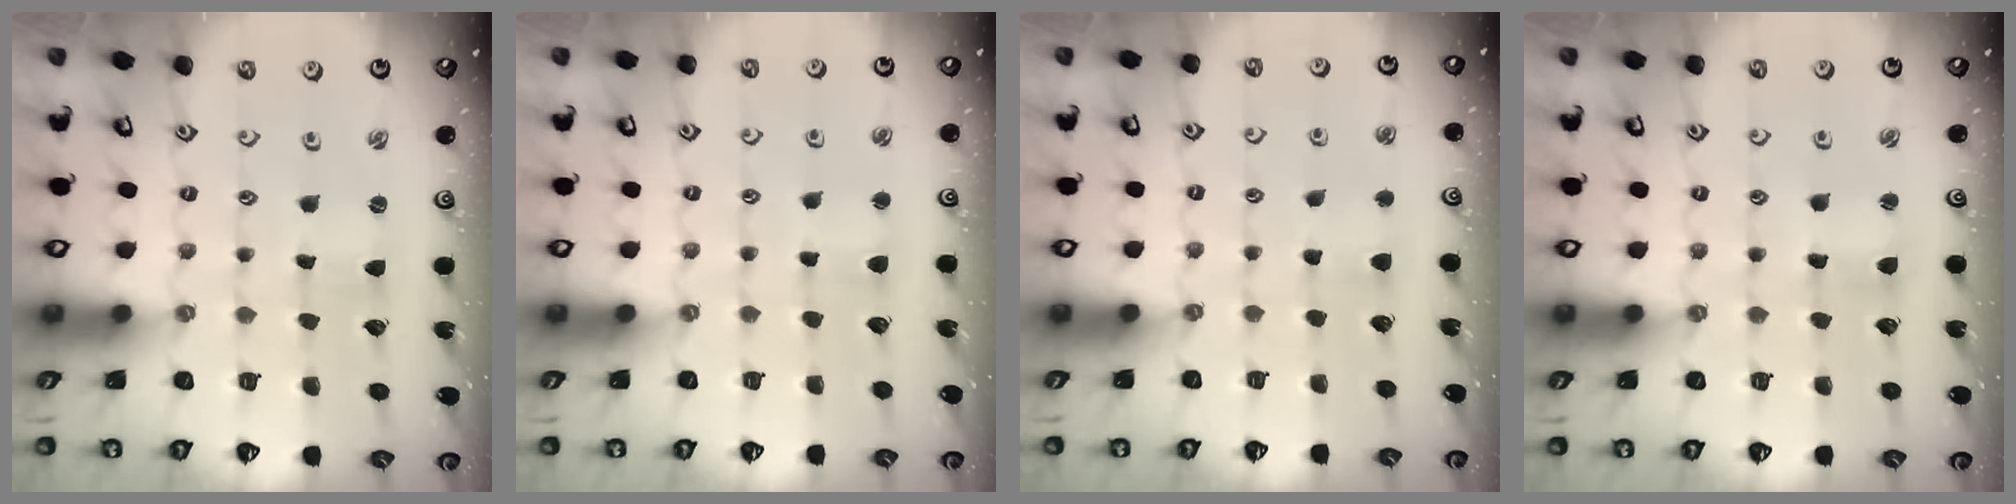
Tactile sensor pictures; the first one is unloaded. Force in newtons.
{"total": 2.6, "press": 2.6, "slide": 0.4}
{"total": 2.8, "press": 2.8, "slide": 0.5}
{"total": 1.9, "press": 1.9, "slide": 0.3}